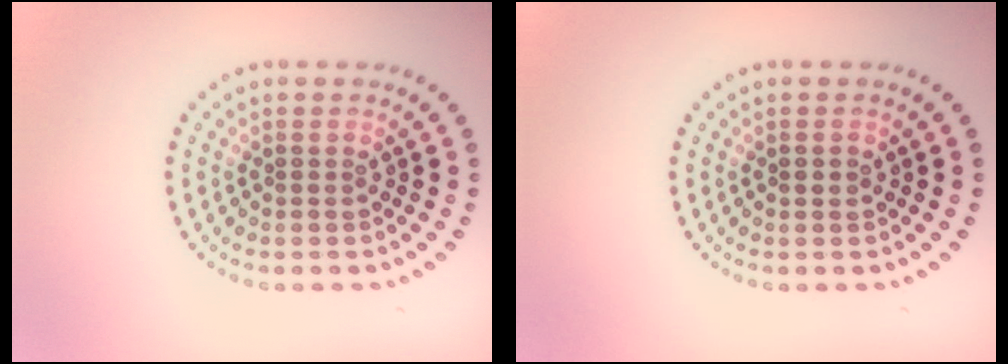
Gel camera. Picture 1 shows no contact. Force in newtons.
{"total": 1.0, "press": 0.9, "slide": 0.1}